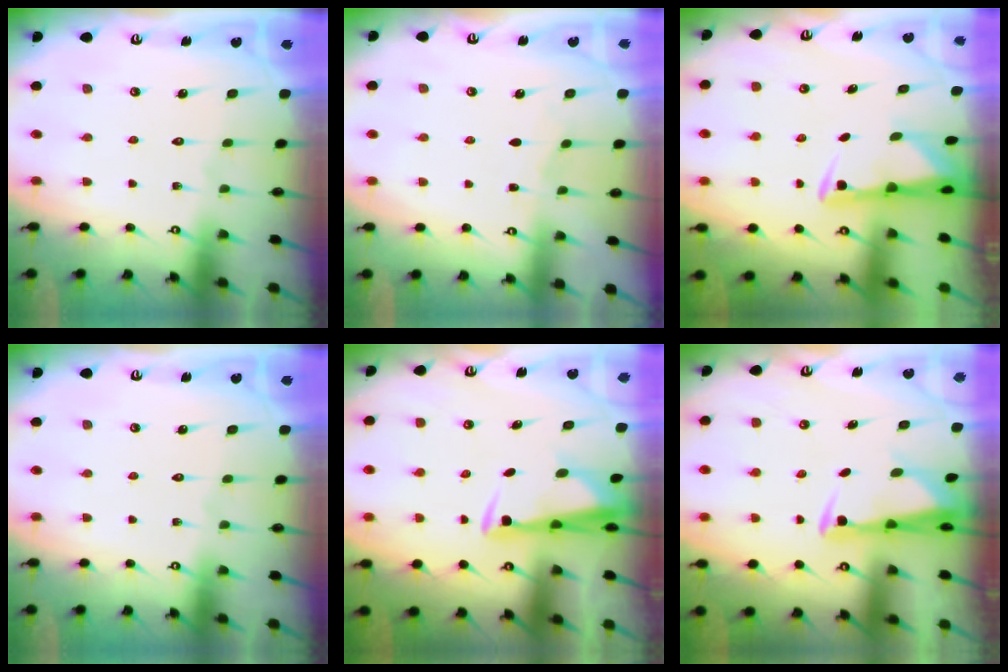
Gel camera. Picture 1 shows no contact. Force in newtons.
{"total": 3.0, "press": 2.9, "slide": 0.5}
{"total": 2.9, "press": 2.8, "slide": 0.6}
{"total": 0.0}
{"total": 3.4, "press": 3.3, "slide": 1.0}
{"total": 2.8, "press": 2.6, "slide": 0.9}